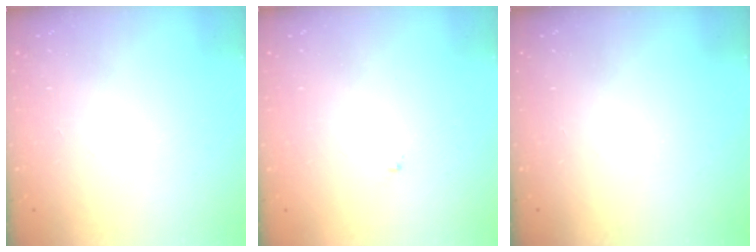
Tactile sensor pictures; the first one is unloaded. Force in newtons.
{"total": 0.6, "press": 0.6, "slide": 0.2}
{"total": 0.0}